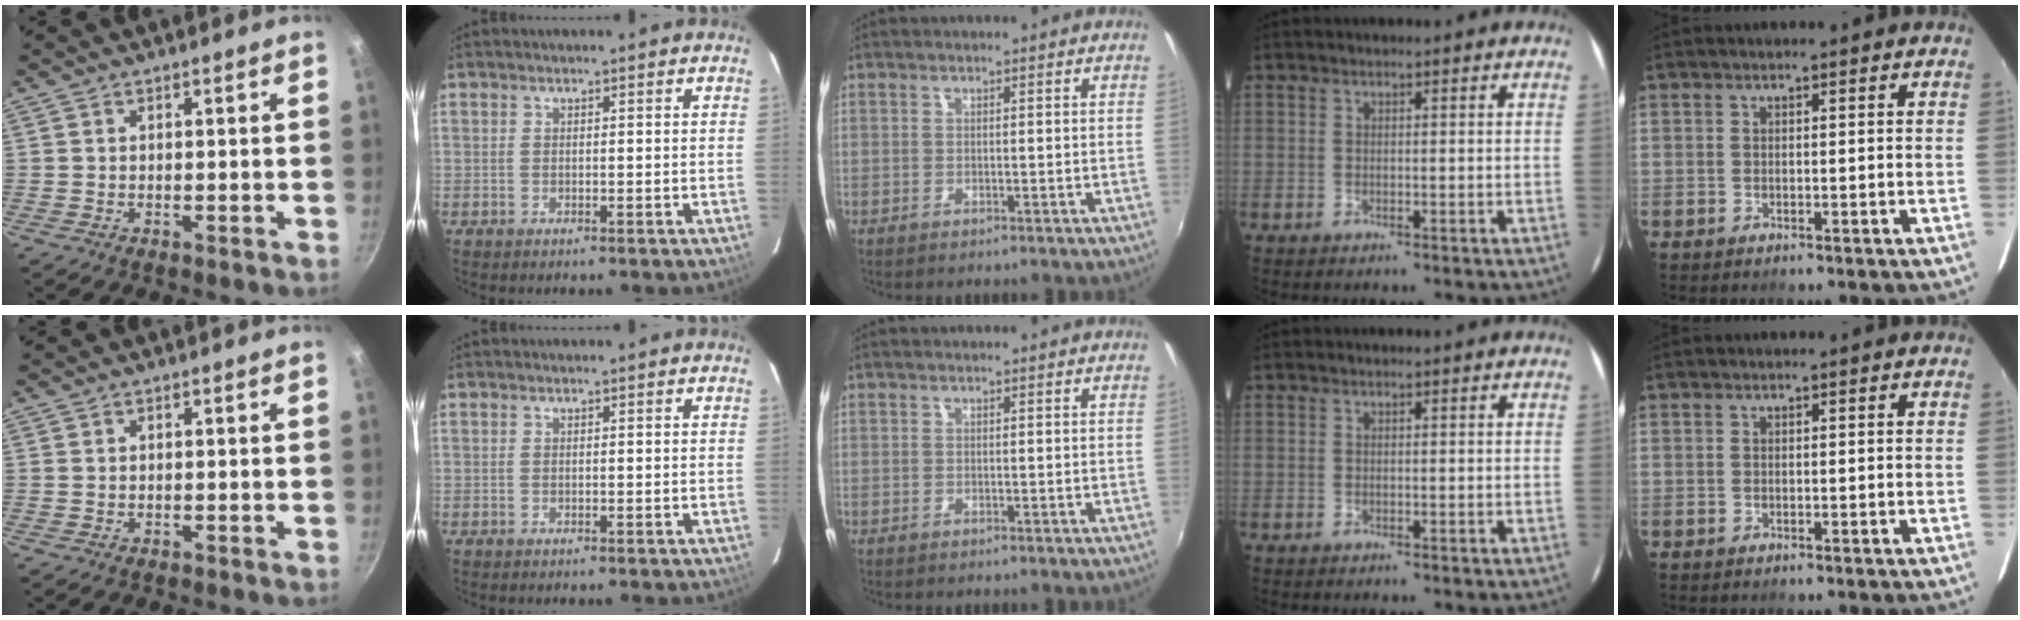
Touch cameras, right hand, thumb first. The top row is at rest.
{}